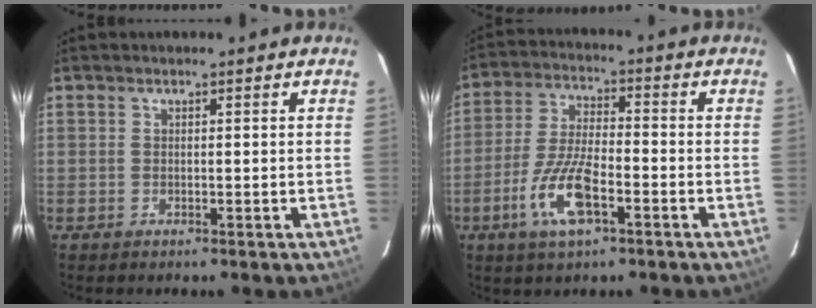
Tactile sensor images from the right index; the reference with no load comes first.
{"total": 11.0, "force": [-5.0, 3.5, 9.2], "torque": [-0.196, -0.006, -0.095]}